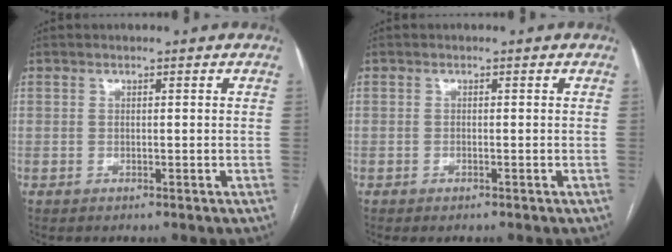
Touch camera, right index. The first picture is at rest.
{"total": 0.7, "force": [-0.5, 0.1, 0.5], "torque": [-0.012, -0.005, -0.003]}